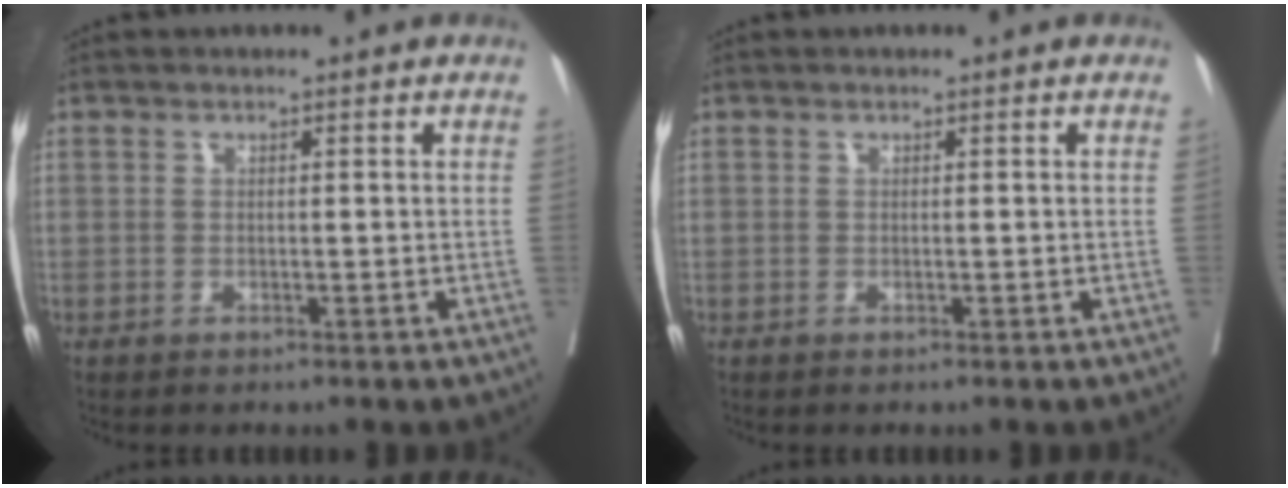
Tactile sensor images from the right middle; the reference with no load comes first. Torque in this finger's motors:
{"motor_torque": [0.39, -0.39, 0.06, 0.01]}